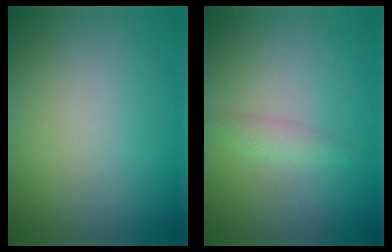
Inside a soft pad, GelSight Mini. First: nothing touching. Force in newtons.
{"total": 1.2, "press": 1.2, "slide": 0.0}